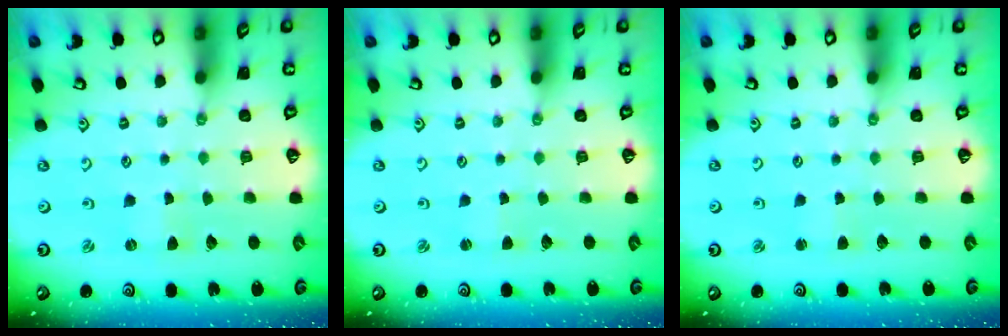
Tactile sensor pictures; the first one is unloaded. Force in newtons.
{"total": 1.0, "press": 1.0, "slide": 0.2}
{"total": 1.7, "press": 1.6, "slide": 0.2}